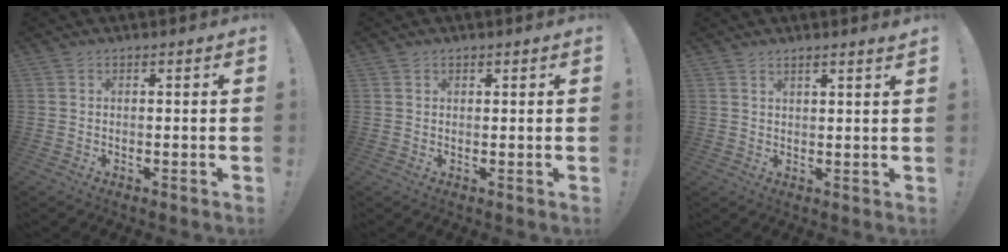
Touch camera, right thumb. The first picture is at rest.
{"total": 0.8, "force": [0.6, 0.5, 0.2], "torque": [0.001, -0.001, 0.010]}
{"total": 2.0, "force": [1.6, -0.2, 1.3], "torque": [-0.020, -0.005, 0.026]}